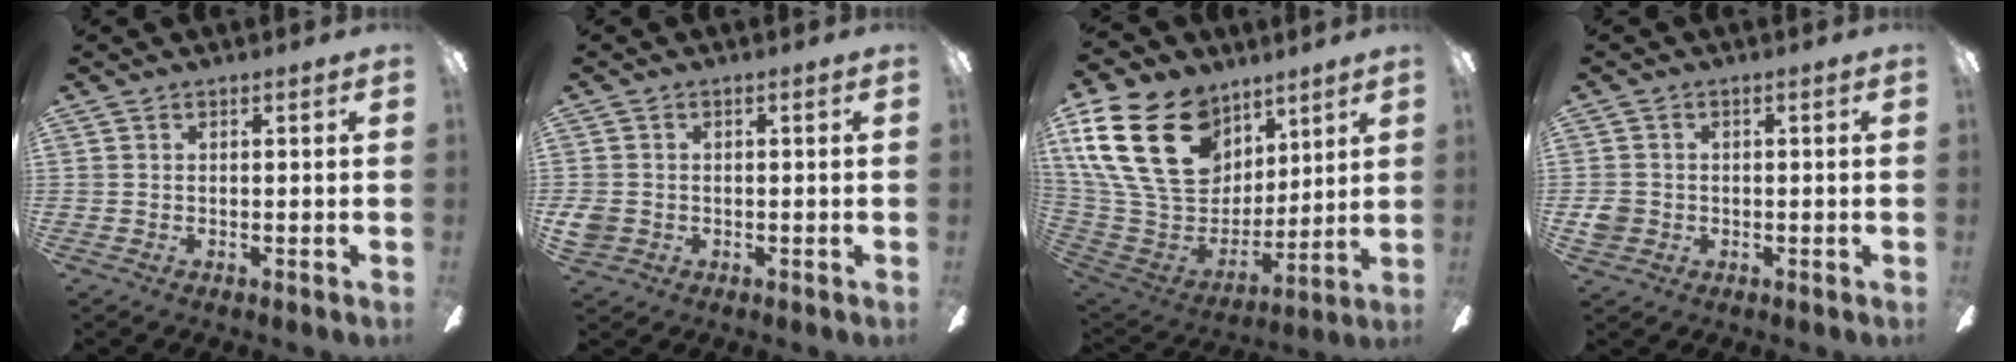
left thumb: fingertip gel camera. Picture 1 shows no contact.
{"total": 3.3, "force": [-0.5, 3.0, 1.2], "torque": [-0.027, 0.005, -0.007]}
{"total": 27.4, "force": [11.6, 18.9, 16.0], "torque": [-0.344, -0.041, 0.227]}
{"total": 3.7, "force": [-0.5, 3.5, 1.2], "torque": [-0.006, 0.004, -0.011]}